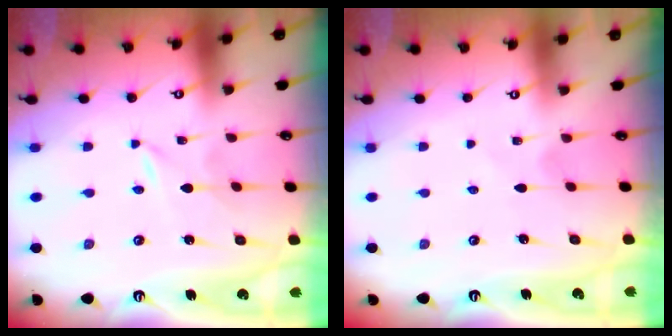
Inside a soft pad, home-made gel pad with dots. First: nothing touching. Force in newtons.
{"total": 0.9, "press": 0.8, "slide": 0.1}